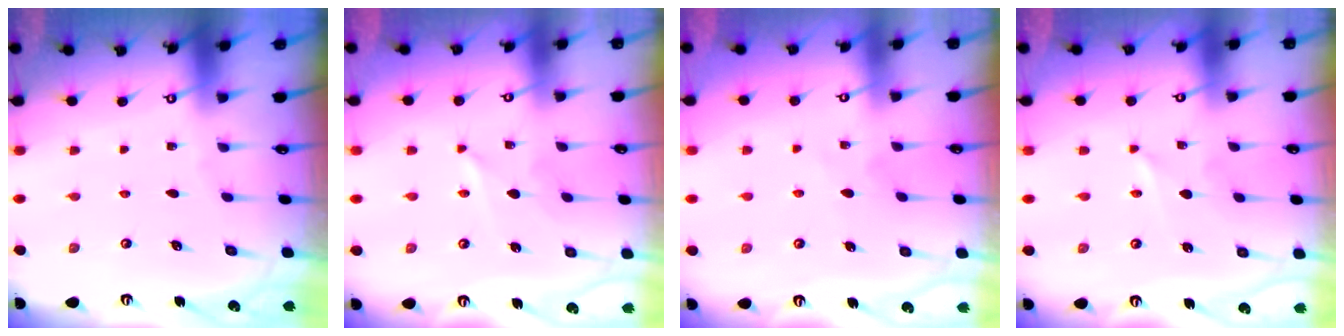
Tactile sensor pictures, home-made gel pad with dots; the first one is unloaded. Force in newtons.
{"total": 3.0, "press": 2.9, "slide": 0.4}
{"total": 3.7, "press": 3.7, "slide": 0.5}
{"total": 0.8, "press": 0.8, "slide": 0.1}